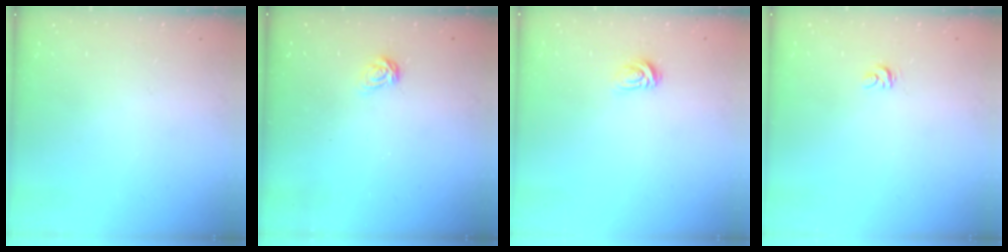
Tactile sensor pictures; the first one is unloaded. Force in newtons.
{"total": 4.3, "press": 4.3, "slide": 0.3}
{"total": 3.4, "press": 3.4, "slide": 0.5}
{"total": 3.9, "press": 3.9, "slide": 0.1}